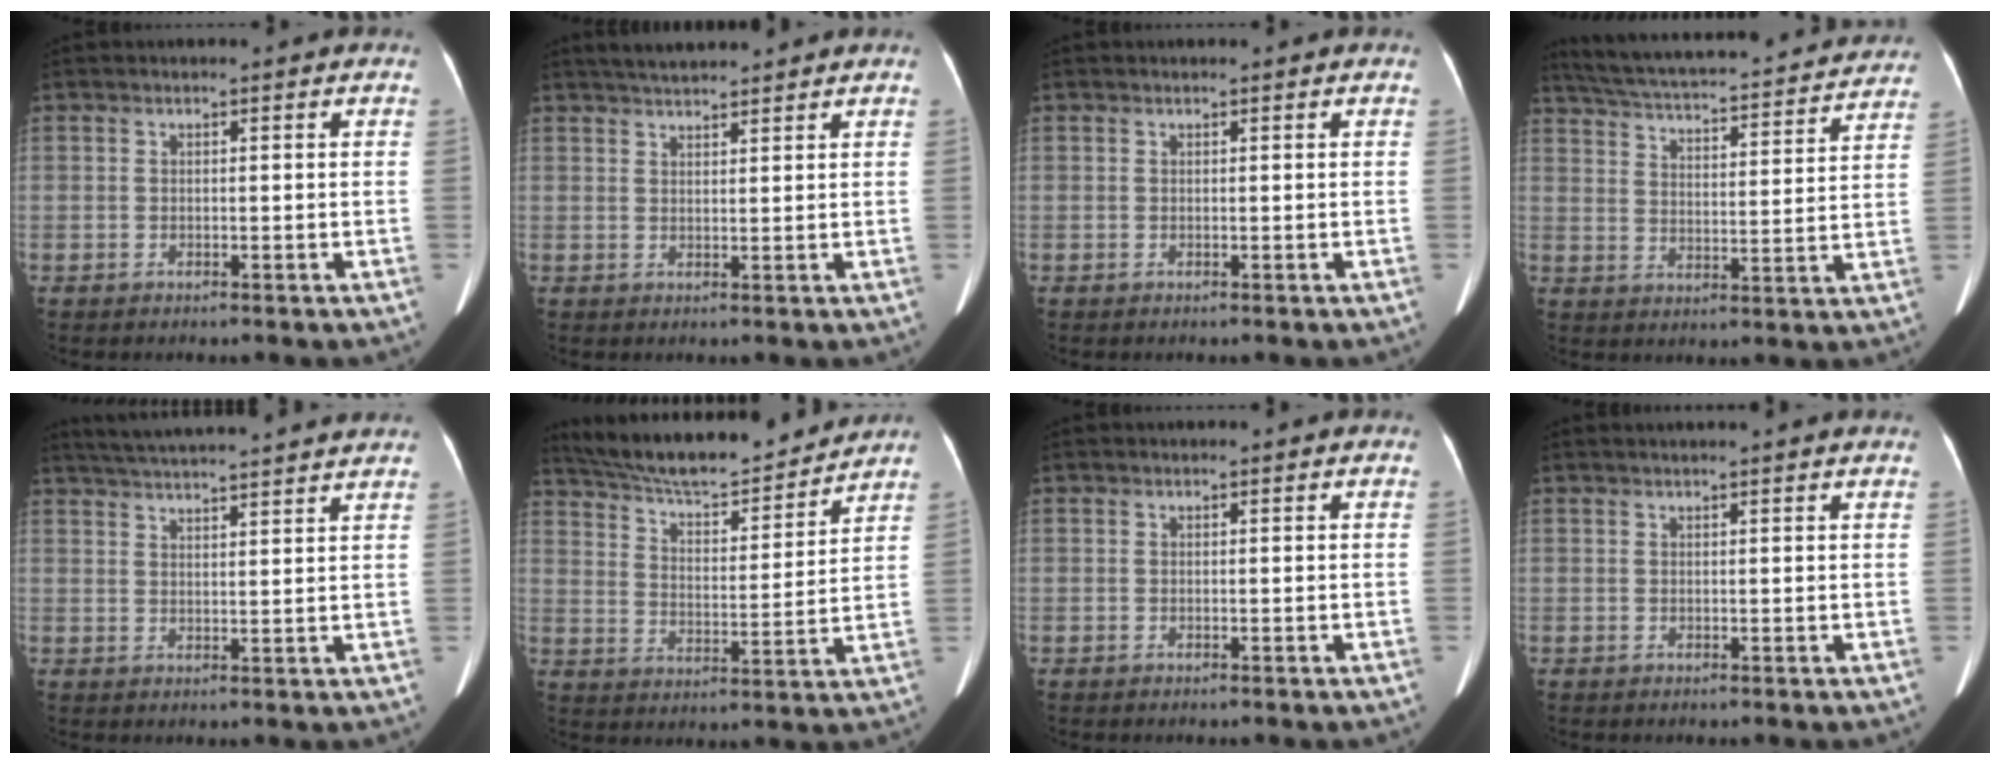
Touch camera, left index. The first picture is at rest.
{"total": 4.9, "force": [4.5, 0.6, 1.7], "torque": [-0.030, 0.028, 0.077]}
{"total": 0.0}
{"total": 26.6, "force": [24.1, 4.5, 10.2], "torque": [-0.179, -0.010, 0.315]}
{"total": 17.1, "force": [15.8, 0.2, 6.5], "torque": [-0.115, 0.021, 0.217]}
{"total": 18.2, "force": [16.7, 2.5, 6.7], "torque": [-0.119, 0.008, 0.261]}
{"total": 0.0}
{"total": 5.3, "force": [4.9, -0.2, 2.2], "torque": [-0.028, 0.028, 0.056]}